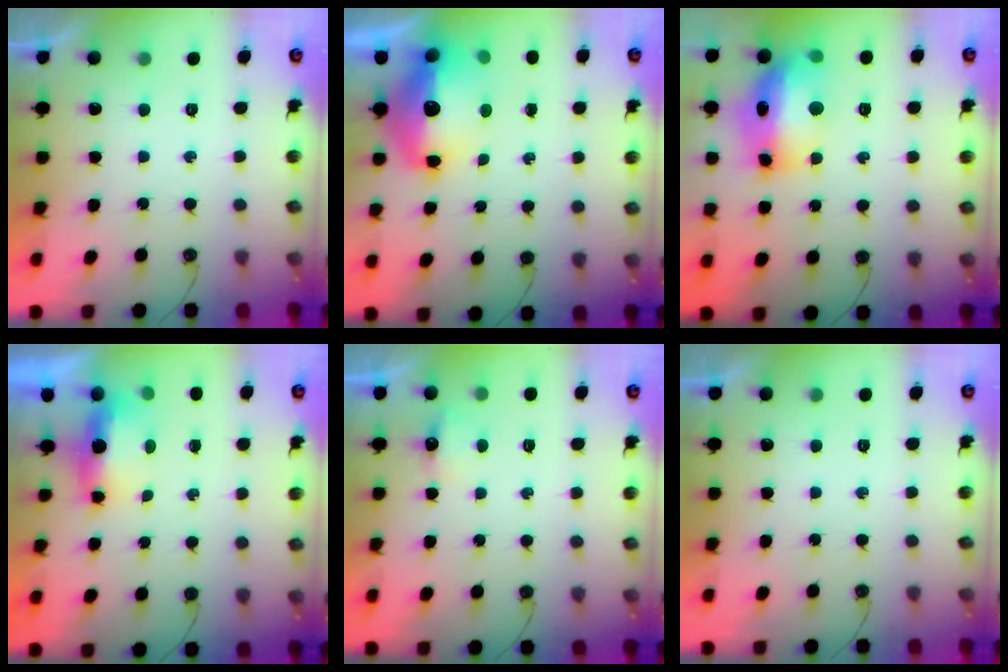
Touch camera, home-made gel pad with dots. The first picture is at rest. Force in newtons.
{"total": 16.7, "press": 16.6, "slide": 1.7}
{"total": 17.2, "press": 17.1, "slide": 1.6}
{"total": 14.7, "press": 7.2, "slide": 12.8}
{"total": 2.7, "press": 2.6, "slide": 0.4}
{"total": 0.0}